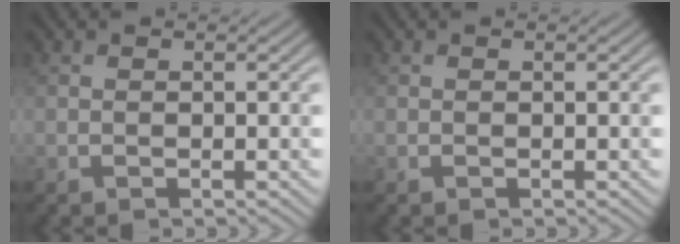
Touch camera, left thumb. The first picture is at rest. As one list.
[{"total": 0.0}]